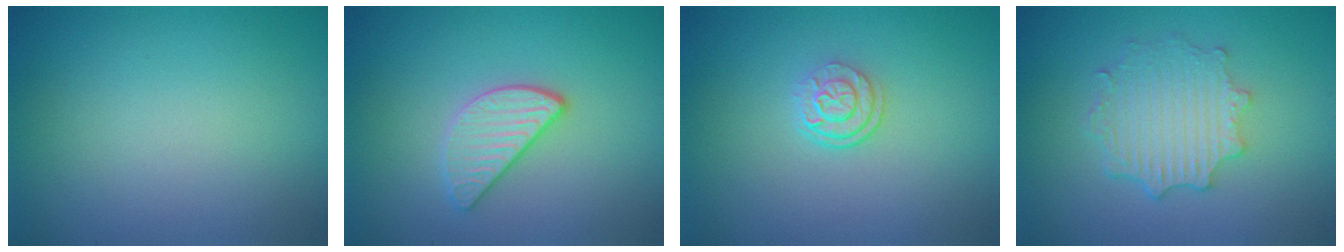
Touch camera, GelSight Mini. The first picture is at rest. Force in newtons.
{"total": 2.8, "press": 2.7, "slide": 0.9}
{"total": 2.5, "press": 1.8, "slide": 1.8}
{"total": 4.3, "press": 3.5, "slide": 2.4}